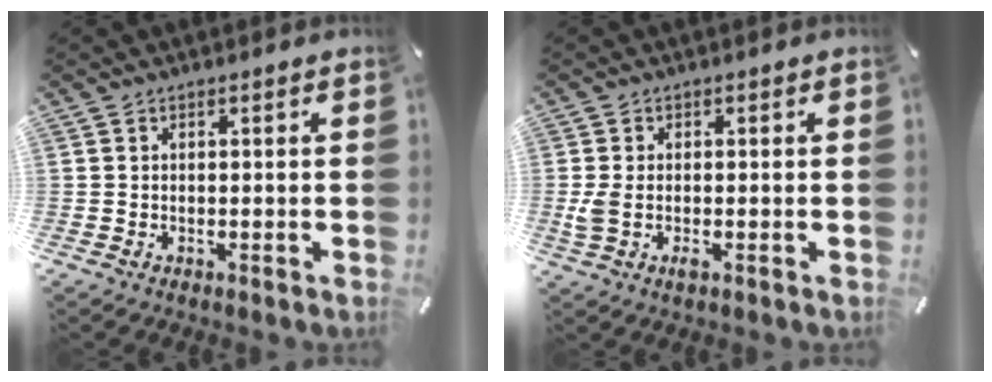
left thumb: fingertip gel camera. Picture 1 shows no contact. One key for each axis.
{"total": 3.4, "fx": -0.5, "fy": 1.9, "fz": 2.9, "tx": -0.056, "ty": -0.007, "tz": -0.010}